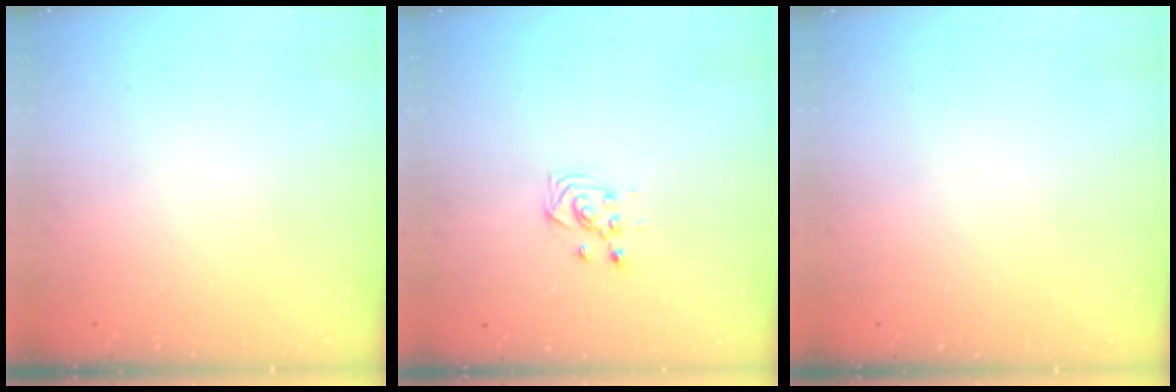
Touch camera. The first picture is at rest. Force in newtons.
{"total": 2.7, "press": 2.7, "slide": 0.3}
{"total": 0.0}